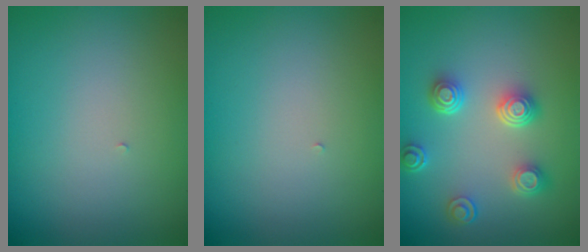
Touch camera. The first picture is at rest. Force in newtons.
{"total": 0.0}
{"total": 3.9, "press": 3.0, "slide": 2.5}